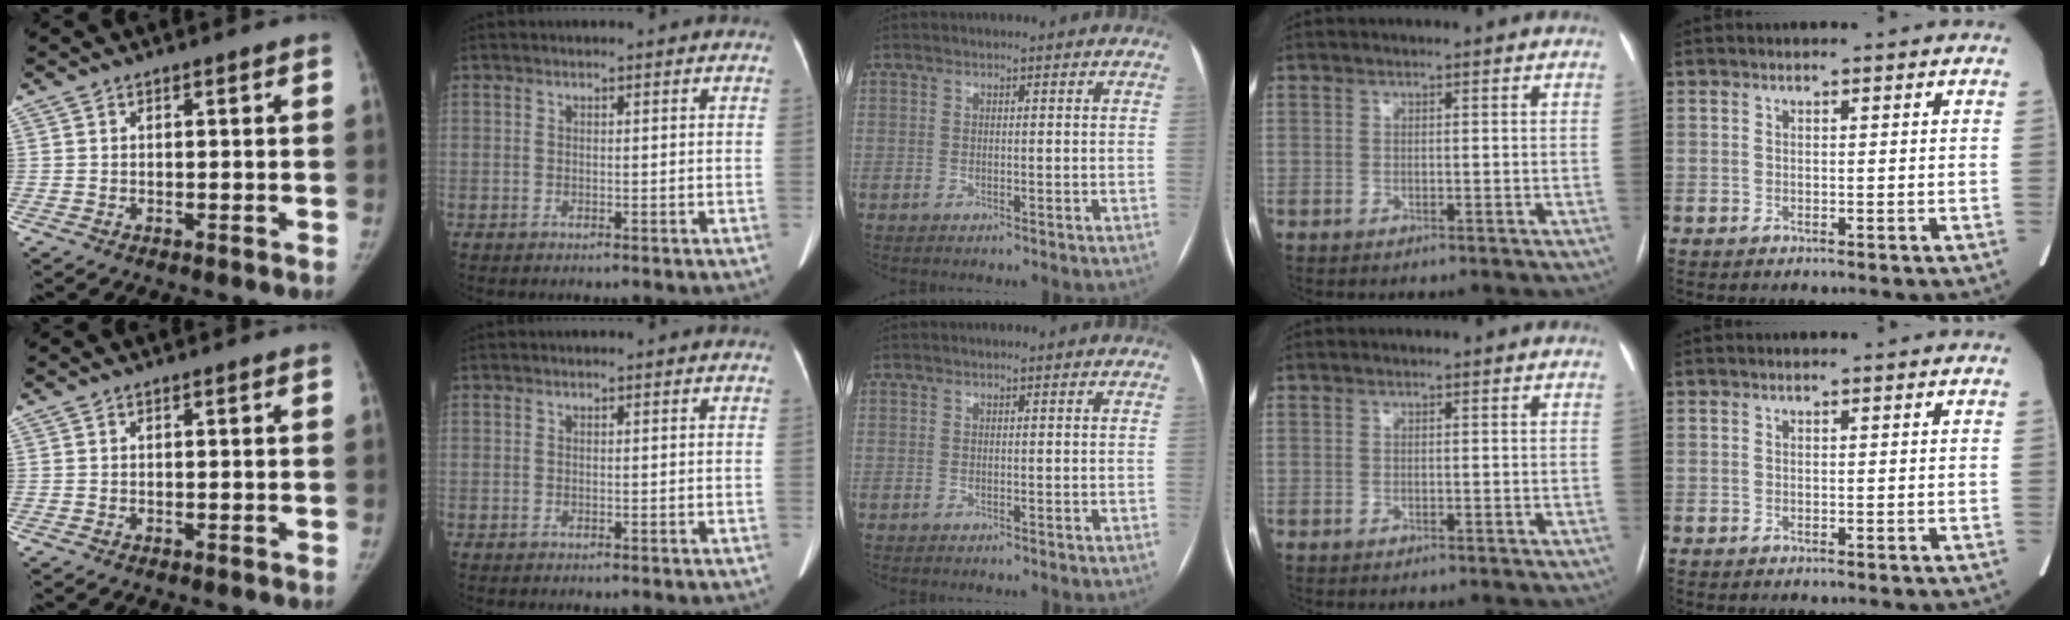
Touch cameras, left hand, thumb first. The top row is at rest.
{}